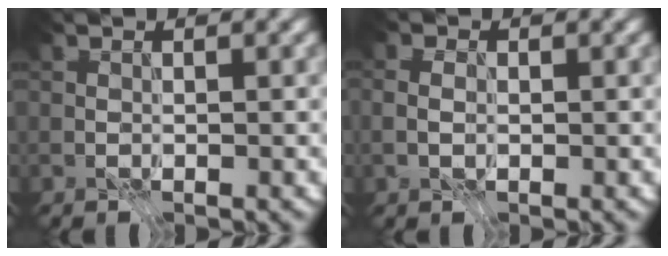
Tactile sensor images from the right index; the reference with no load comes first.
{"total": 2.1, "force": [-0.1, 1.5, 1.5], "torque": [-0.026, 0.006, -0.007]}